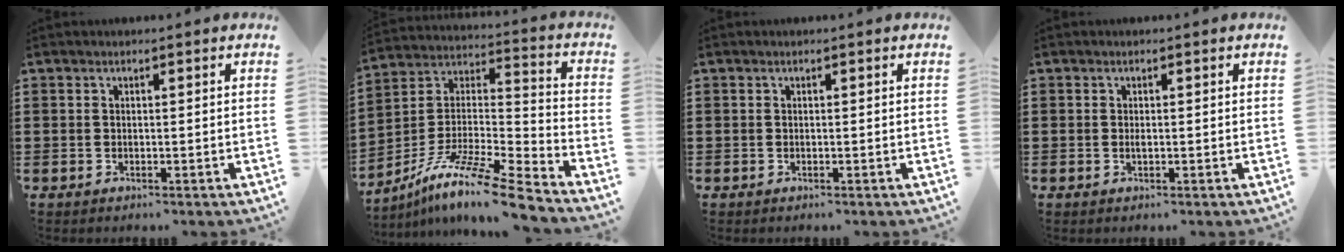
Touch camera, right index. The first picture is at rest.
{"total": 11.8, "force": [-9.5, 0.3, 7.0], "torque": [-0.129, 0.003, -0.185]}
{"total": 0.0}
{"total": 0.7, "force": [0.0, 0.3, 0.6], "torque": [-0.013, -0.002, 0.000]}